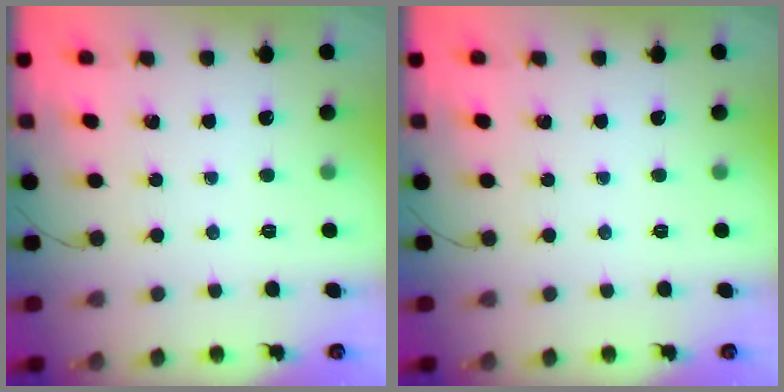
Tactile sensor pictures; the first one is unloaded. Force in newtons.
{"total": 0.0}